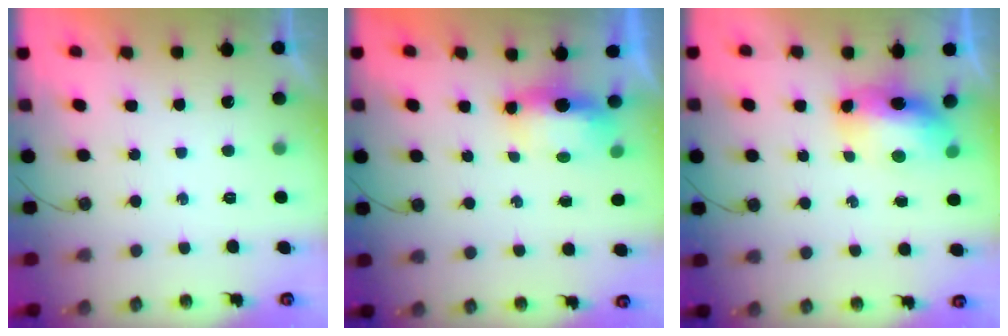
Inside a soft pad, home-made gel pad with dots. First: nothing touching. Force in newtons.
{"total": 6.1, "press": 6.0, "slide": 1.0}
{"total": 9.7, "press": 9.5, "slide": 1.5}